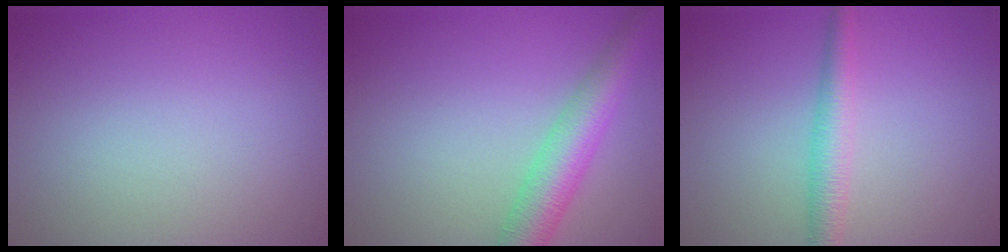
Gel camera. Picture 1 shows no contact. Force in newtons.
{"total": 5.1, "press": 5.1, "slide": 0.2}
{"total": 2.7, "press": 2.7, "slide": 0.1}